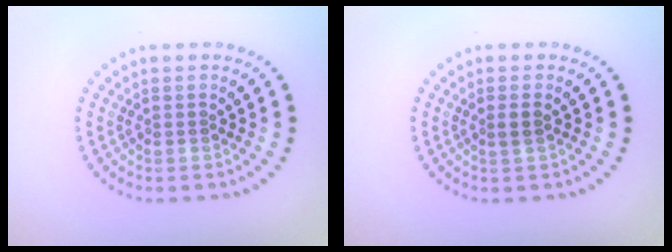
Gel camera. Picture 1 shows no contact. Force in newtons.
{"total": 1.1, "press": 1.0, "slide": 0.5}